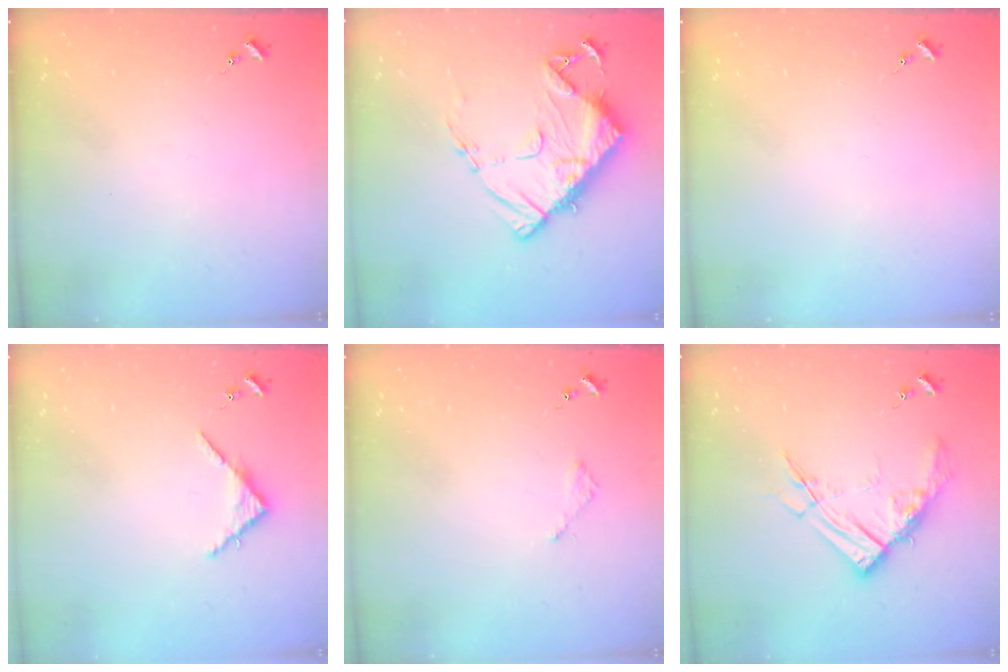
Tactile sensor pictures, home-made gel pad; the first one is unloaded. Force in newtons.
{"total": 13.3, "press": 13.2, "slide": 1.3}
{"total": 0.0}
{"total": 3.8, "press": 3.8, "slide": 0.4}
{"total": 2.0, "press": 2.0, "slide": 0.3}
{"total": 14.1, "press": 14.0, "slide": 1.5}